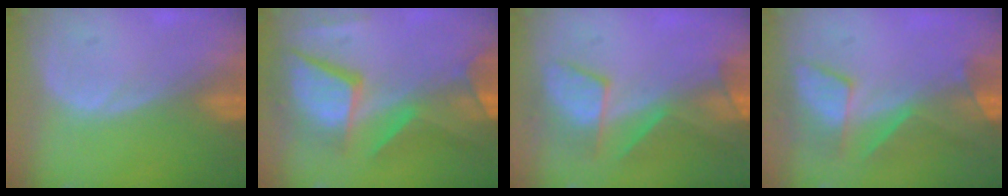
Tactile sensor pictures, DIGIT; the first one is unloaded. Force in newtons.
{"total": 12.4, "press": 10.2, "slide": 7.0}
{"total": 8.0, "press": 7.5, "slide": 2.5}
{"total": 8.4, "press": 7.2, "slide": 4.3}